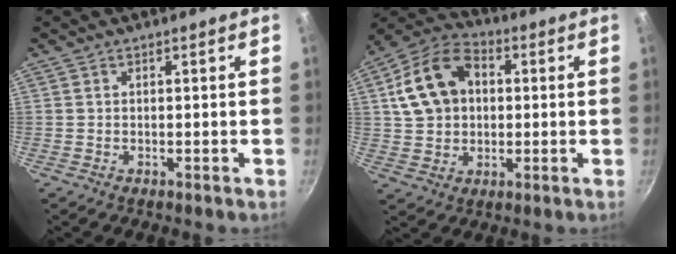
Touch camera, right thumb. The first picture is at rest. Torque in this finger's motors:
{"motor_torque": [-0.60, 0.83, 0.68, -0.53, 0.11]}